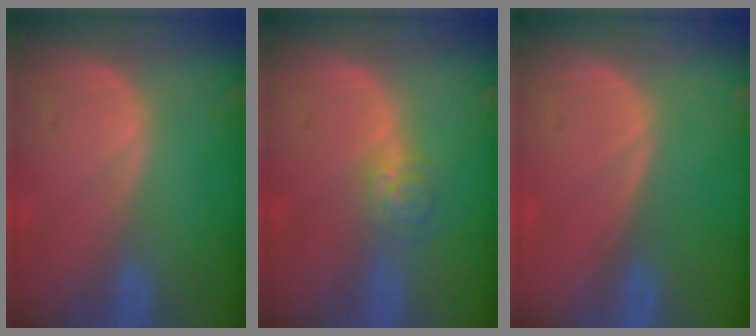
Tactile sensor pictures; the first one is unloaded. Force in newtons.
{"total": 3.7, "press": 3.5, "slide": 1.4}
{"total": 0.0}